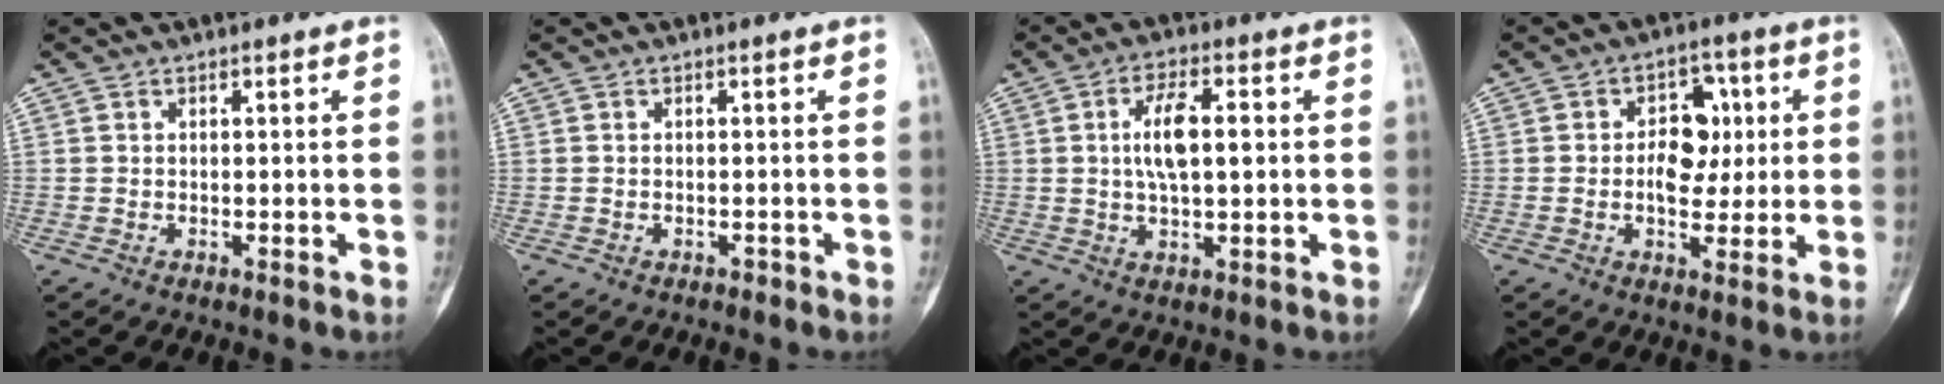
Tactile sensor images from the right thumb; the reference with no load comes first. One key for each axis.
{"total": 0.6, "fx": -0.4, "fy": 0.4, "fz": 0.1, "tx": -0.002, "ty": 0.003, "tz": -0.009}
{"total": 8.5, "fx": 1.0, "fy": 3.5, "fz": 7.7, "tx": -0.134, "ty": 0.005, "tz": 0.015}
{"total": 8.4, "fx": 0.9, "fy": 5.7, "fz": 6.1, "tx": -0.050, "ty": 0.006, "tz": 0.010}